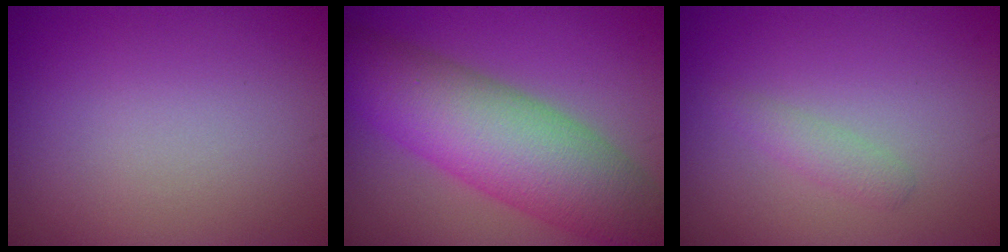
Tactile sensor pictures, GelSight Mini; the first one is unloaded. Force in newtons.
{"total": 10.2, "press": 10.2, "slide": 0.3}
{"total": 1.3, "press": 1.3, "slide": 0.1}